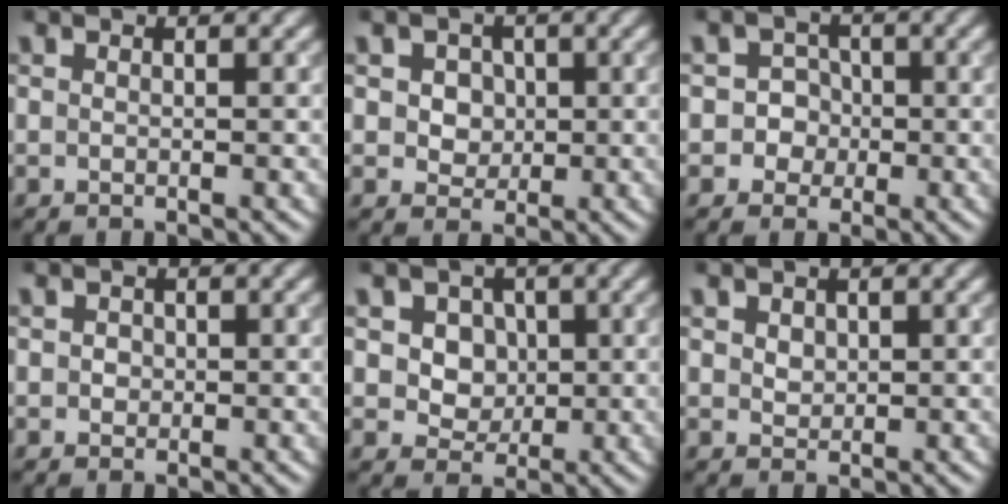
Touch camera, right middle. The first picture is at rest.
{"total": 3.4, "force": [0.9, 2.8, 1.7], "torque": [-0.021, 0.012, 0.008]}
{"total": 3.0, "force": [-0.5, 3.0, 0.5], "torque": [0.024, 0.018, -0.027]}
{"total": 0.9, "force": [0.1, 0.8, 0.3], "torque": [-0.001, -0.001, -0.001]}
{"total": 4.9, "force": [1.5, 4.0, 2.4], "torque": [-0.037, 0.007, 0.020]}
{"total": 1.1, "force": [0.5, 0.9, 0.5], "torque": [-0.007, -0.001, 0.012]}